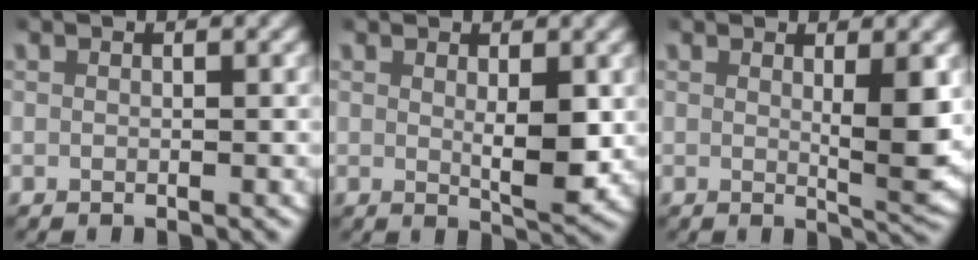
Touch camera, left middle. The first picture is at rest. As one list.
[{"total": 3.2, "force": [0.7, 1.0, 3.0], "torque": [-0.048, -0.017, 0.014]}, {"total": 4.0, "force": [0.9, 0.7, 3.8], "torque": [-0.052, -0.013, 0.017]}]